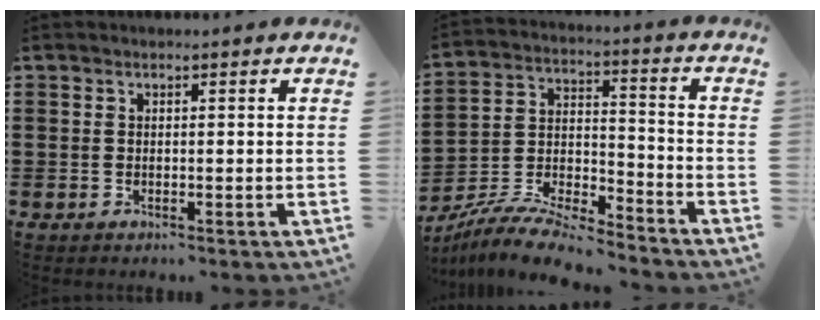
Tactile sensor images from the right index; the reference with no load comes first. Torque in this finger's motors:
{"motor_torque": [0.81, 0.95, -0.18, -0.21]}